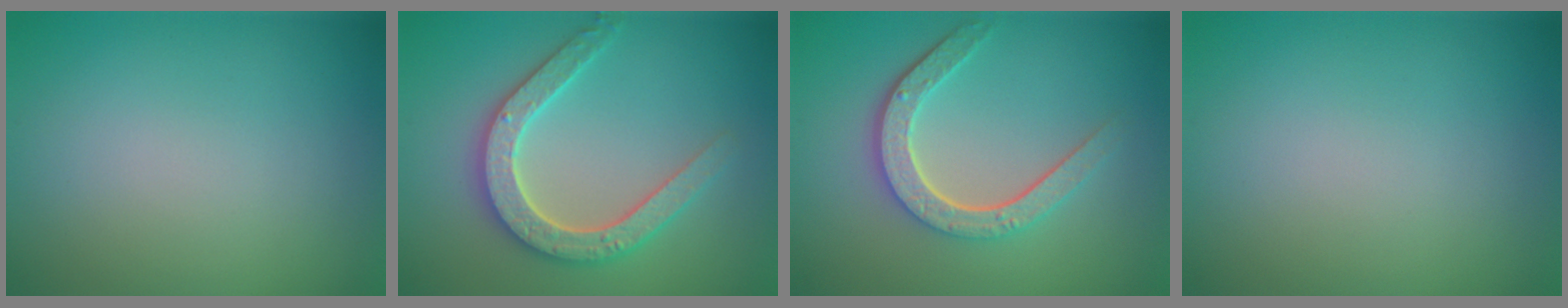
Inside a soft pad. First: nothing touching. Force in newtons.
{"total": 4.9, "press": 4.9, "slide": 0.9}
{"total": 4.7, "press": 3.7, "slide": 3.0}
{"total": 0.0}